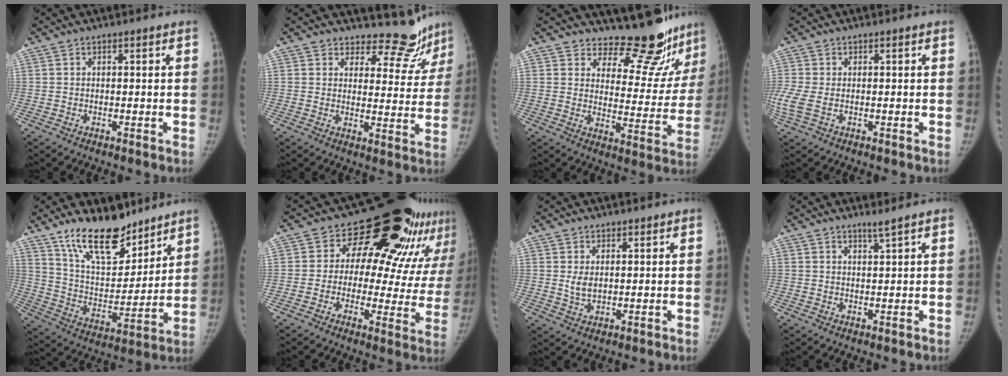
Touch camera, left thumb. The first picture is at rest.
{"total": 10.4, "force": [9.7, 3.7, 0.4], "torque": [0.048, -0.086, 0.103]}
{"total": 15.1, "force": [14.0, 5.0, 2.8], "torque": [0.026, -0.134, 0.169]}
{"total": 4.9, "force": [-1.0, 2.9, 3.9], "torque": [-0.117, 0.000, -0.015]}
{"total": 17.1, "force": [12.9, 7.1, 8.8], "torque": [-0.099, -0.084, 0.230]}
{"total": 24.6, "force": [12.3, 12.4, 17.2], "torque": [-0.204, -0.016, 0.157]}
{"total": 3.0, "force": [1.1, 2.1, 1.9], "torque": [-0.024, -0.012, 0.025]}
{"total": 1.5, "force": [1.3, -0.5, 0.6], "torque": [-0.004, -0.017, 0.021]}